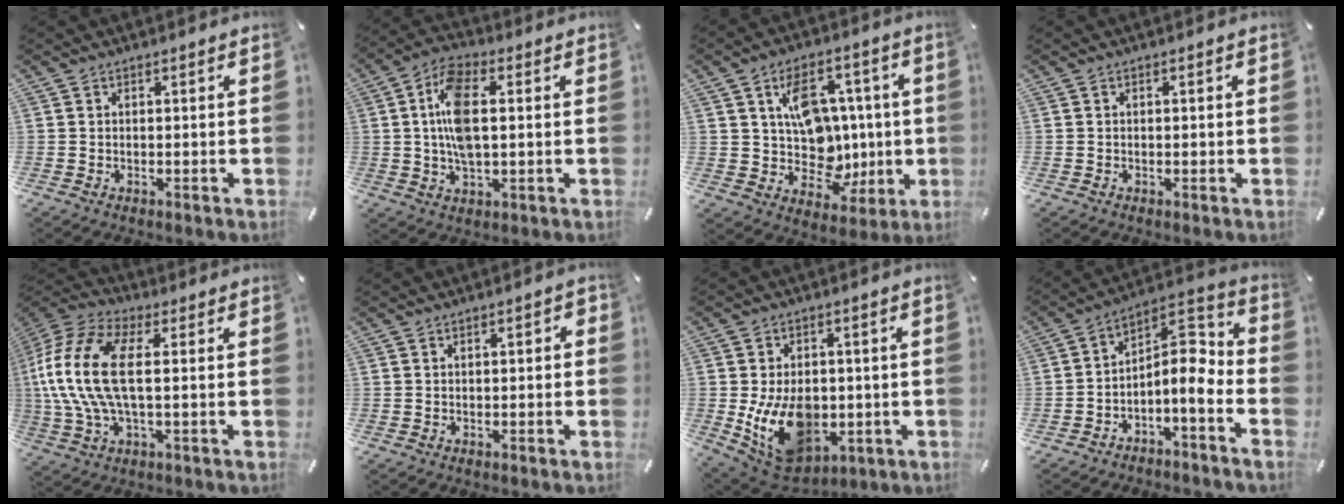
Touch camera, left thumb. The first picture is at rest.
{"total": 11.5, "force": [1.1, 6.0, 9.8], "torque": [-0.206, 0.001, 0.016]}
{"total": 14.3, "force": [3.1, 11.8, 7.6], "torque": [-0.113, -0.013, 0.074]}
{"total": 0.6, "force": [-0.2, 0.3, 0.4], "torque": [-0.009, 0.000, -0.004]}
{"total": 17.4, "force": [1.1, 8.2, 15.2], "torque": [-0.332, -0.010, 0.014]}
{"total": 1.3, "force": [-0.4, 0.7, 1.0], "torque": [-0.017, 0.005, -0.008]}
{"total": 15.1, "force": [-2.2, 10.9, 10.2], "torque": [-0.186, -0.005, -0.030]}
{"total": 7.4, "force": [-2.1, 4.1, 5.8], "torque": [-0.058, -0.022, -0.042]}